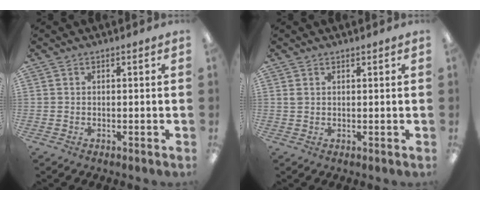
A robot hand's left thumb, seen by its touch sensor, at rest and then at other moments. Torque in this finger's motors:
{"motor_torque": [0.16, 0.15, 0.49, -0.20, 0.00]}